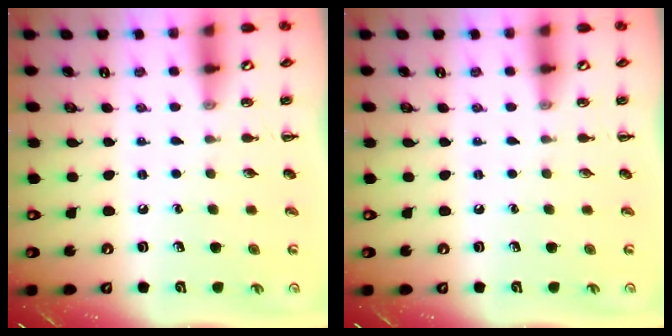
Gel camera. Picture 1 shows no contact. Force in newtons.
{"total": 0.0}